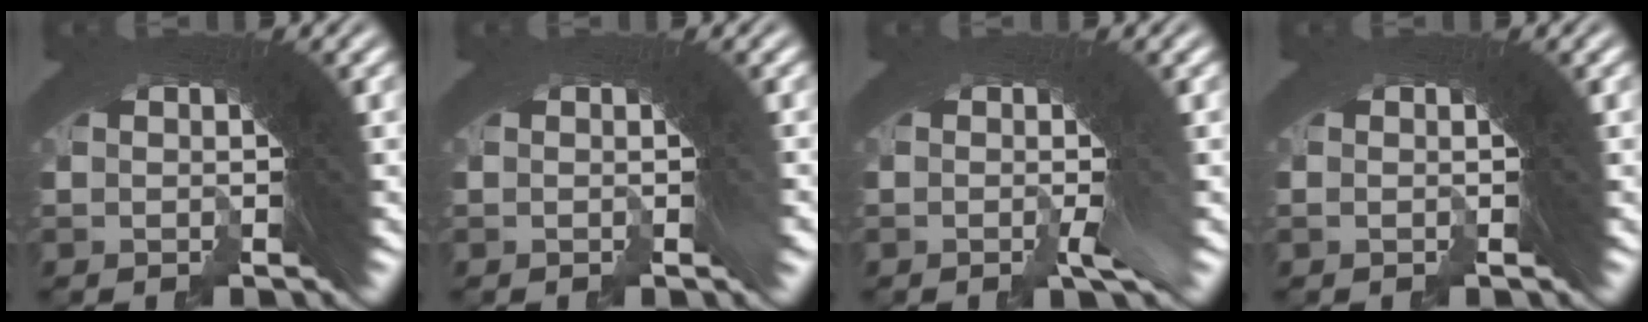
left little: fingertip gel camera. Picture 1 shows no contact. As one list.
[{"total": 0.8, "force": [-0.3, 0.0, 0.8], "torque": [-0.010, 0.007, -0.005]}, {"total": 1.8, "force": [-0.5, -0.2, 1.7], "torque": [-0.023, 0.016, -0.019]}, {"total": 0.0}]